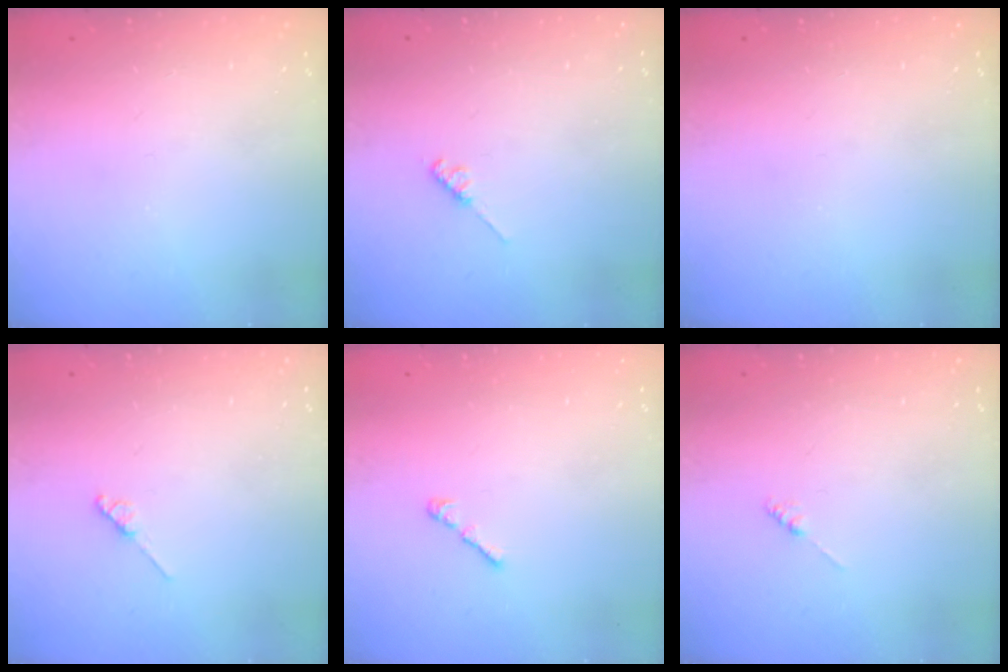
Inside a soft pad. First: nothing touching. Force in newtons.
{"total": 2.6, "press": 2.5, "slide": 0.4}
{"total": 0.0}
{"total": 2.0, "press": 1.9, "slide": 0.3}
{"total": 2.2, "press": 2.1, "slide": 0.6}
{"total": 0.0}